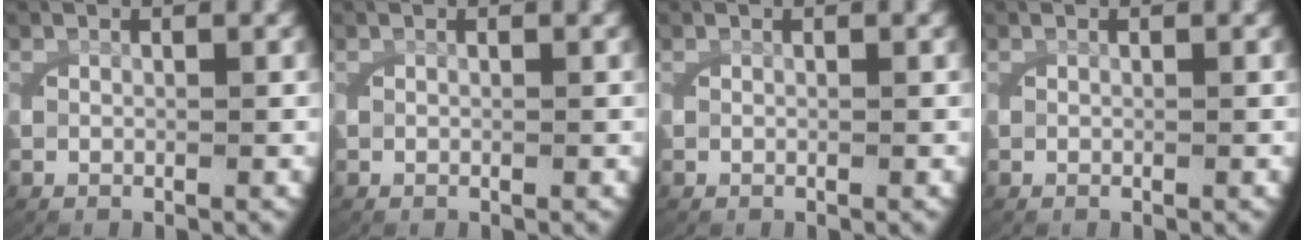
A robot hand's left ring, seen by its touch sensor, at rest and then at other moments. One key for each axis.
{"total": 0.0}
{"total": 0.0}
{"total": 0.0}